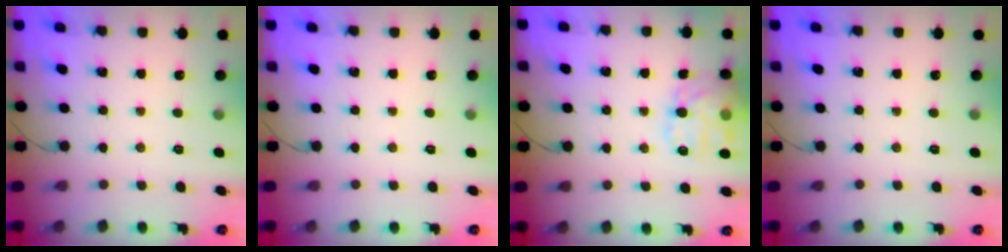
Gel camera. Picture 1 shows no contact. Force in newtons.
{"total": 0.0}
{"total": 16.2, "press": 16.2, "slide": 1.0}
{"total": 0.0}